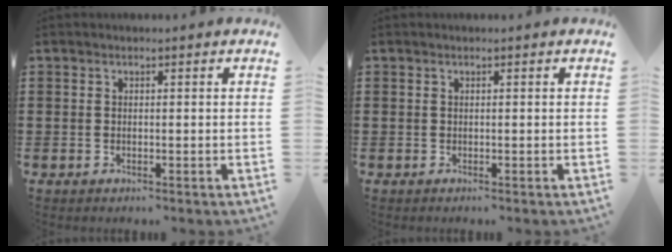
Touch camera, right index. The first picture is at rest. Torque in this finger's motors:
{"motor_torque": [-1.02, 1.12, -0.42, -0.04]}